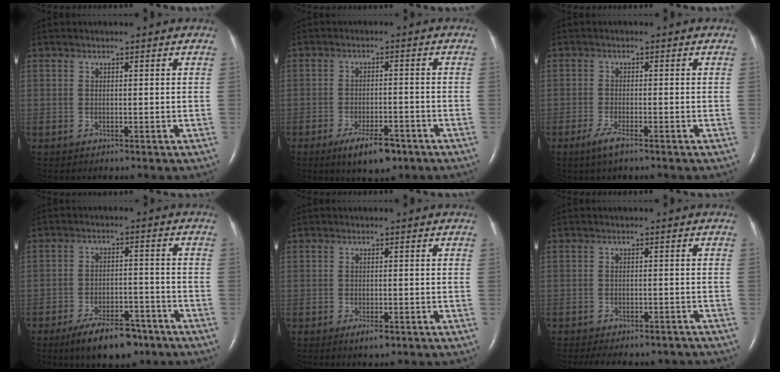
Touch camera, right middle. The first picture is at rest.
{"total": 6.8, "force": [-4.4, 2.2, 4.6], "torque": [-0.083, -0.006, -0.066]}
{"total": 2.9, "force": [-1.9, 0.3, 2.1], "torque": [-0.051, -0.007, -0.039]}
{"total": 9.9, "force": [-7.2, 3.8, 5.8], "torque": [-0.094, -0.003, -0.115]}
{"total": 2.2, "force": [-1.3, 0.8, 1.6], "torque": [-0.031, -0.002, -0.019]}
{"total": 10.5, "force": [-9.1, 3.6, 3.9], "torque": [-0.067, -0.001, -0.105]}